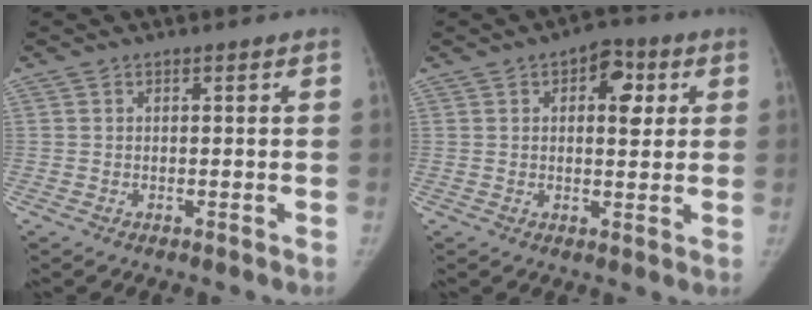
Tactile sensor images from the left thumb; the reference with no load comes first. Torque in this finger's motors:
{"motor_torque": [-0.32, -0.02, -0.05, 0.03, 0.07]}